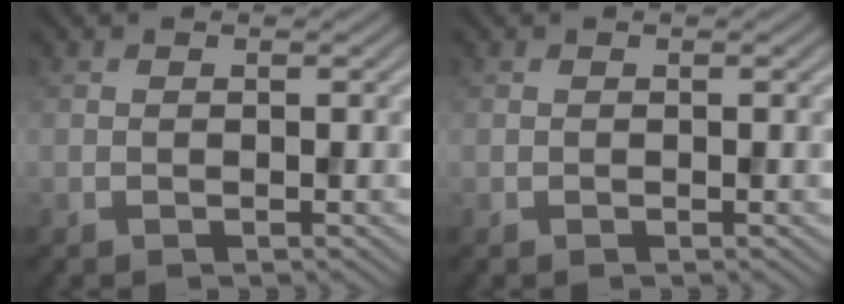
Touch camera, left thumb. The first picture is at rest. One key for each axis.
{"total": 0.0}